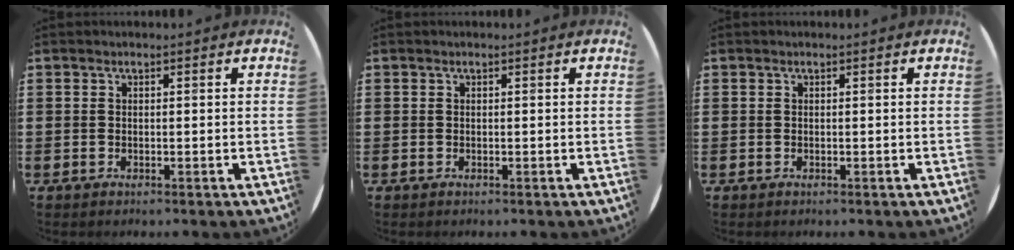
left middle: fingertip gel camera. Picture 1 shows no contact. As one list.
[{"total": 0.0}, {"total": 0.0}]